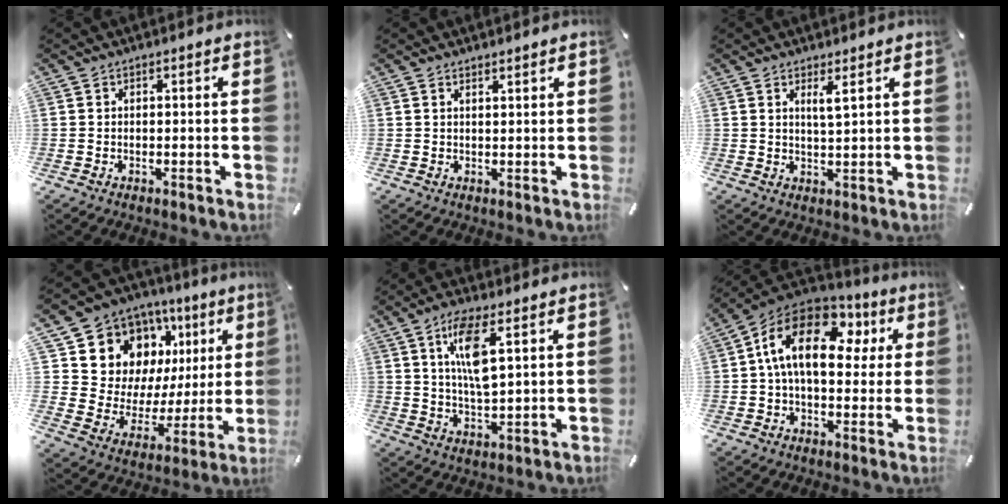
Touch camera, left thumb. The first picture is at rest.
{"total": 1.3, "force": [1.2, -0.2, 0.4], "torque": [-0.007, -0.003, 0.023]}
{"total": 3.1, "force": [1.9, 0.2, 2.5], "torque": [-0.049, -0.005, 0.029]}
{"total": 13.1, "force": [7.5, 10.3, 2.8], "torque": [-0.061, -0.075, 0.150]}
{"total": 10.1, "force": [4.1, 3.1, 8.6], "torque": [-0.166, -0.006, 0.067]}
{"total": 17.8, "force": [4.0, 10.9, 13.5], "torque": [-0.242, 0.001, 0.065]}